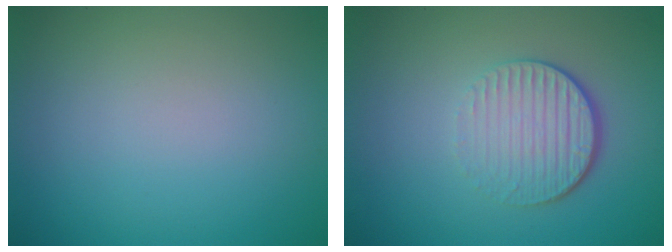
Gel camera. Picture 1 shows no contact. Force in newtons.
{"total": 4.3, "press": 2.9, "slide": 3.2}